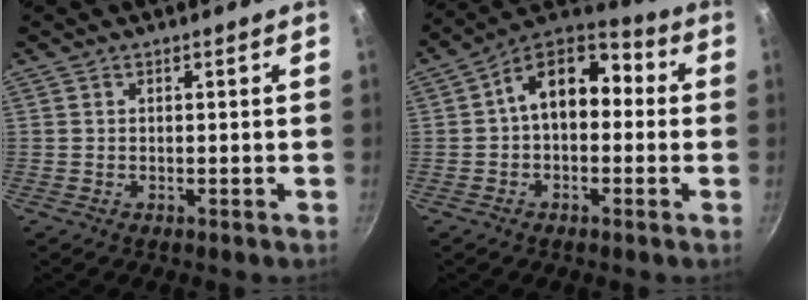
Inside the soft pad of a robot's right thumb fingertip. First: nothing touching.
{"total": 13.1, "force": [0.8, 8.8, 9.6], "torque": [-0.115, 0.045, -0.007]}